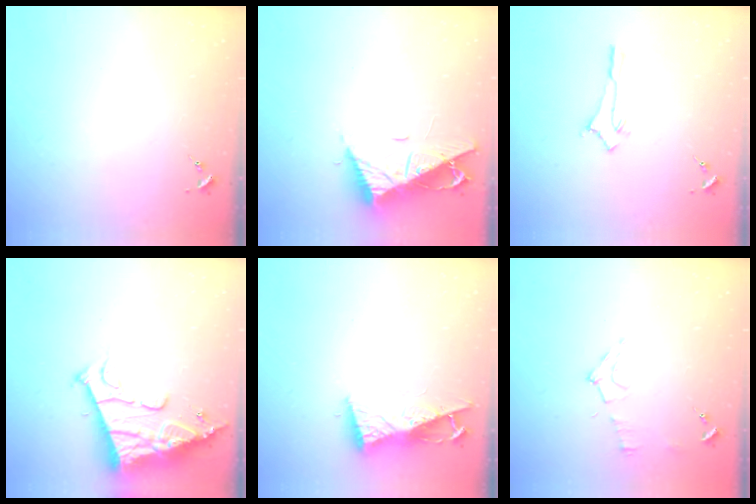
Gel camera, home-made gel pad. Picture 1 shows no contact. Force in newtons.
{"total": 11.7, "press": 11.6, "slide": 0.9}
{"total": 2.9, "press": 2.9, "slide": 0.3}
{"total": 16.0, "press": 15.9, "slide": 1.8}
{"total": 8.2, "press": 8.2, "slide": 0.7}
{"total": 7.4, "press": 7.4, "slide": 0.7}